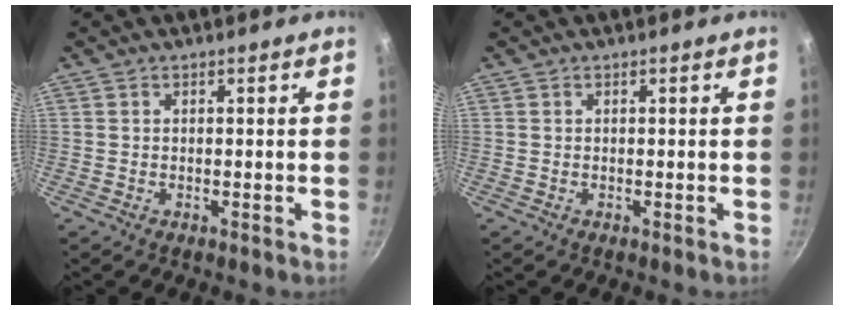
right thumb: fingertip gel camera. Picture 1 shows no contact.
{"total": 0.0}